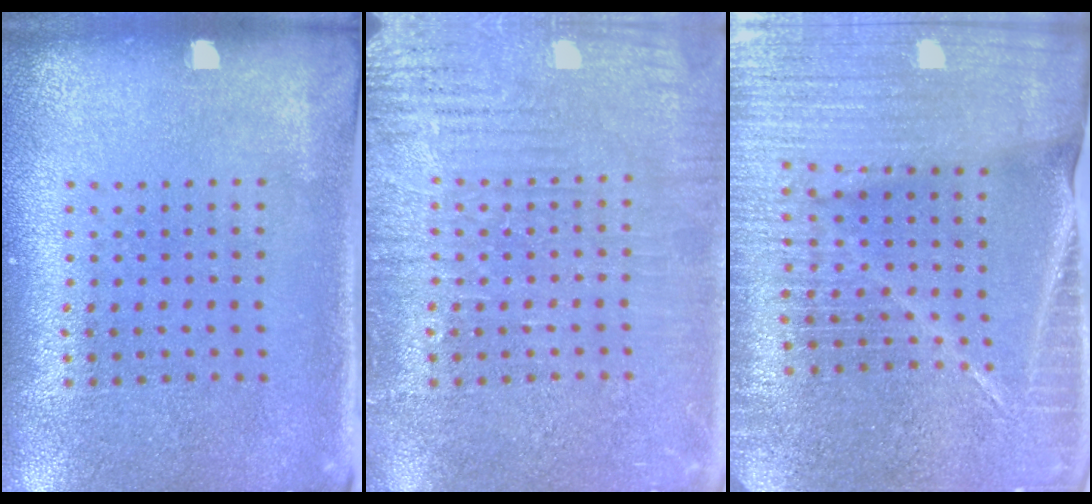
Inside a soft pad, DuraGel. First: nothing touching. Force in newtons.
{"total": 4.6, "press": 4.5, "slide": 0.5}
{"total": 4.9, "press": 4.5, "slide": 2.1}